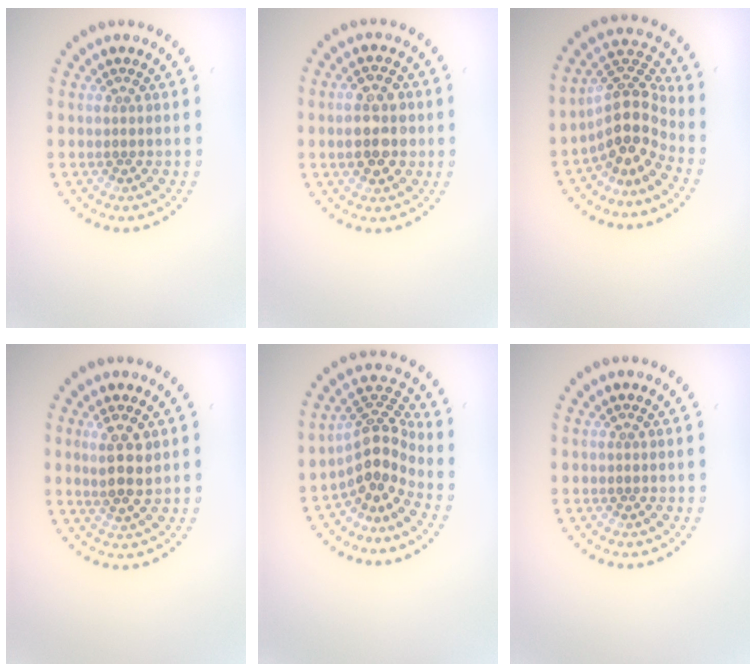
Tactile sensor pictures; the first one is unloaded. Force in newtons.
{"total": 4.4, "press": 4.3, "slide": 0.4}
{"total": 4.7, "press": 3.5, "slide": 3.2}
{"total": 3.0, "press": 2.7, "slide": 1.2}
{"total": 4.2, "press": 3.0, "slide": 2.9}
{"total": 0.0}